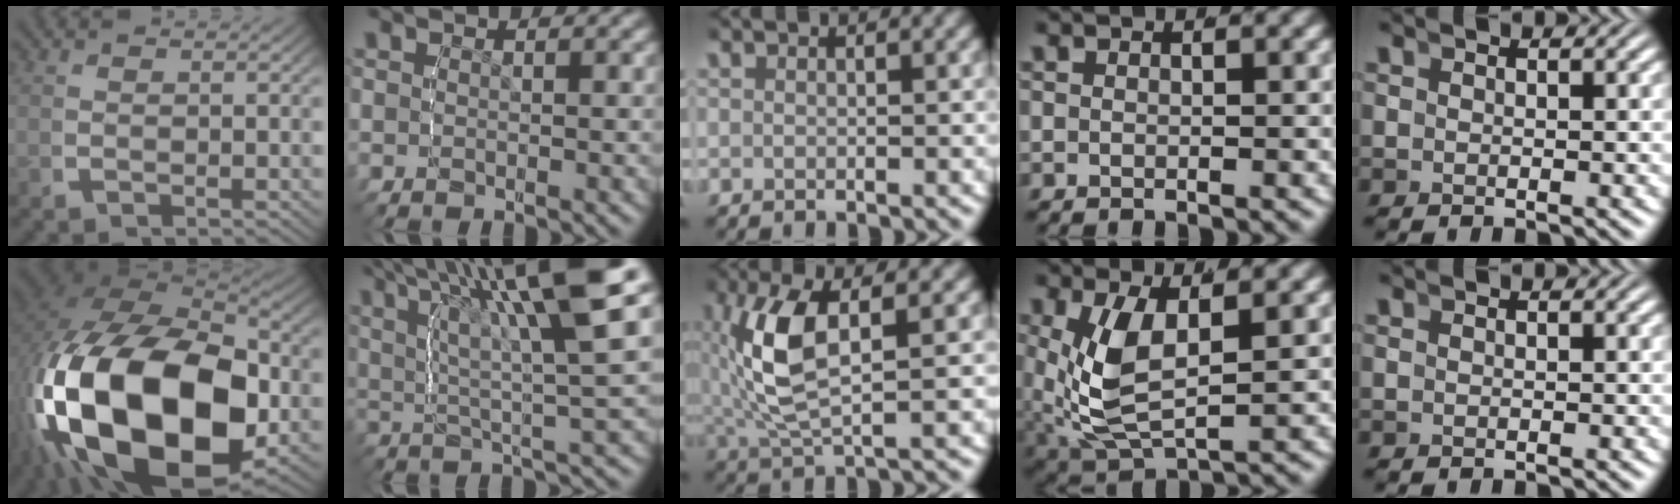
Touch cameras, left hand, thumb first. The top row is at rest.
{"thumb": {"total": 31.2, "force": [-3.7, 19.3, 24.3], "torque": [-0.517, -0.114, -0.002]}, "index": {"total": 9.8, "force": [4.1, 2.6, 8.5], "torque": [-0.129, 0.011, 0.061]}, "middle": {"total": 6.3, "force": [0.8, 2.3, 5.8], "torque": [-0.128, 0.006, 0.017]}, "ring": {"total": 6.0, "force": [0.4, 3.4, 5.0], "torque": [-0.128, -0.029, 0.029]}}